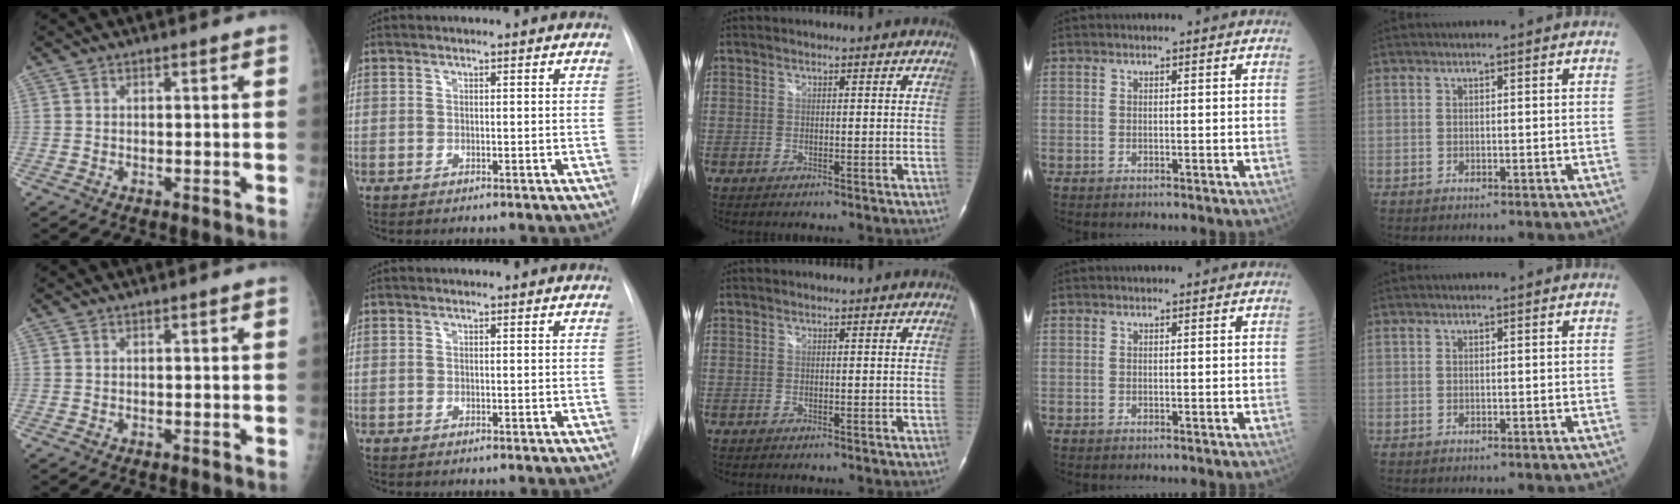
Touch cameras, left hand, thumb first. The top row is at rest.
{}